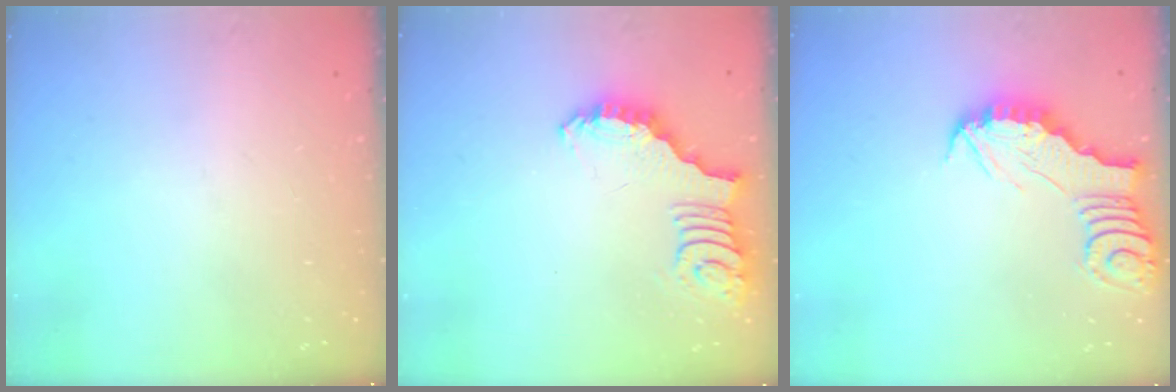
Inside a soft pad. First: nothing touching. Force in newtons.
{"total": 2.6, "press": 2.5, "slide": 0.5}
{"total": 2.5, "press": 2.5, "slide": 0.1}